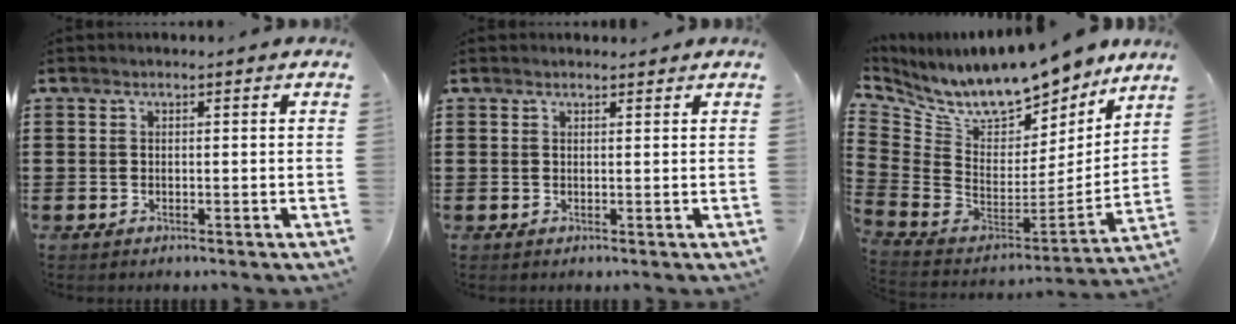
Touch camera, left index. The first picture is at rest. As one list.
[{"total": 0.8, "force": [0.8, 0.2, 0.1], "torque": [-0.003, 0.000, 0.014]}, {"total": 11.3, "force": [9.7, 3.1, 4.9], "torque": [-0.124, -0.082, 0.168]}]